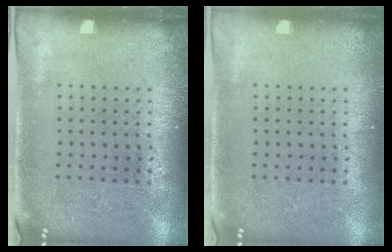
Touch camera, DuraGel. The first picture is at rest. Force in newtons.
{"total": 0.0}